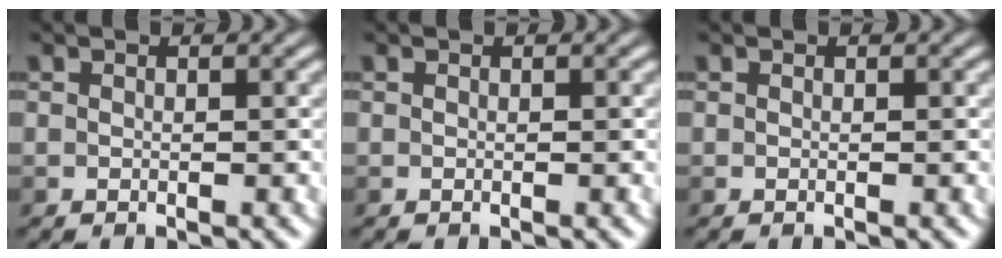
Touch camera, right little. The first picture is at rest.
{"total": 0.0}
{"total": 0.0}